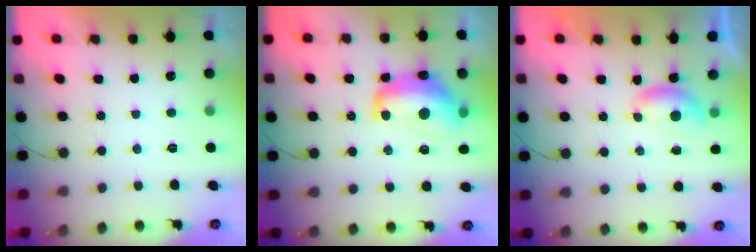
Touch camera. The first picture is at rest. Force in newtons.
{"total": 15.0, "press": 14.9, "slide": 1.1}
{"total": 4.8, "press": 4.7, "slide": 0.4}